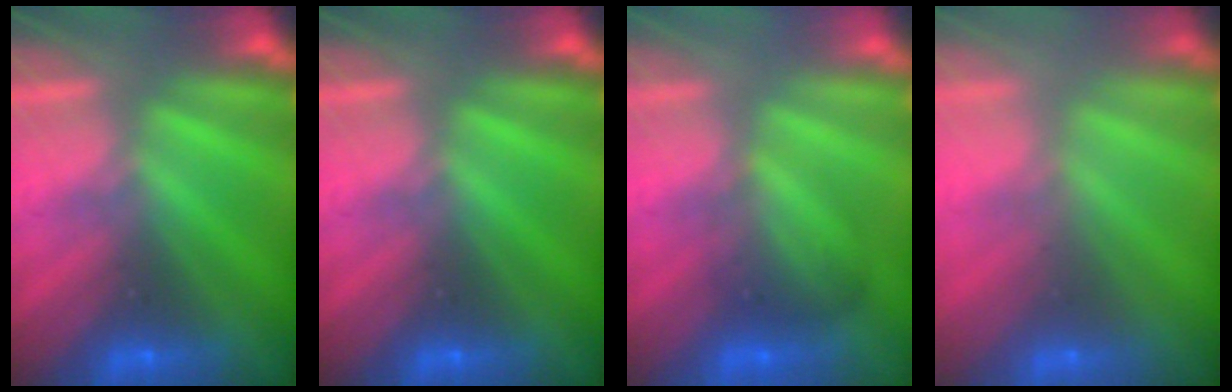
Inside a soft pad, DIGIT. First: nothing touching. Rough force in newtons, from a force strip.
{"total": 0.0}
{"total": 1.8}
{"total": 2.3}